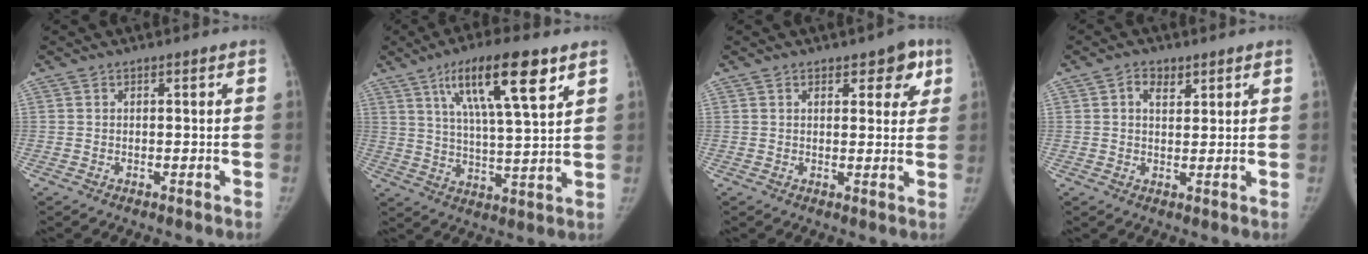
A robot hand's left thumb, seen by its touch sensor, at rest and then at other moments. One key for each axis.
{"total": 15.8, "fx": 8.1, "fy": 3.3, "fz": 13.1, "tx": -0.214, "ty": -0.027, "tz": 0.140}
{"total": 6.0, "fx": 3.0, "fy": 3.1, "fz": 4.1, "tx": -0.015, "ty": -0.010, "tz": 0.030}
{"total": 3.6, "fx": 1.8, "fy": 2.3, "fz": 2.1, "tx": -0.020, "ty": -0.007, "tz": 0.027}